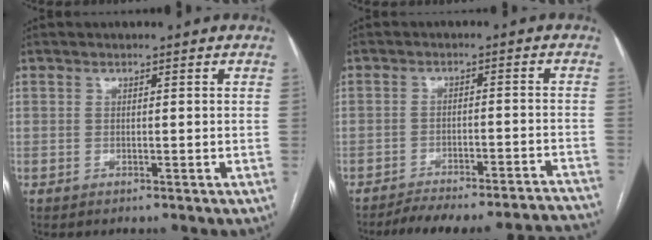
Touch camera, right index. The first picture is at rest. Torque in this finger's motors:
{"motor_torque": [-0.44, -1.70, 0.32, 0.10]}